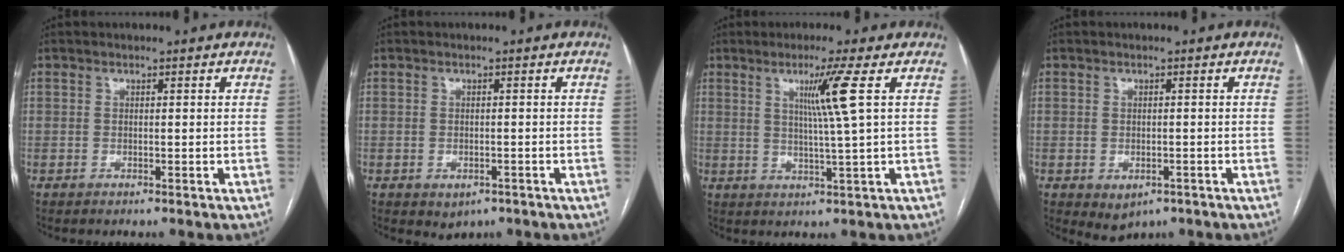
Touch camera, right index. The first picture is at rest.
{"total": 2.5, "force": [-1.3, 1.8, 1.2], "torque": [-0.011, 0.000, -0.005]}
{"total": 6.1, "force": [2.0, -2.0, 5.5], "torque": [-0.103, -0.010, 0.041]}
{"total": 3.2, "force": [-1.5, 2.3, 1.8], "torque": [-0.023, -0.003, -0.007]}